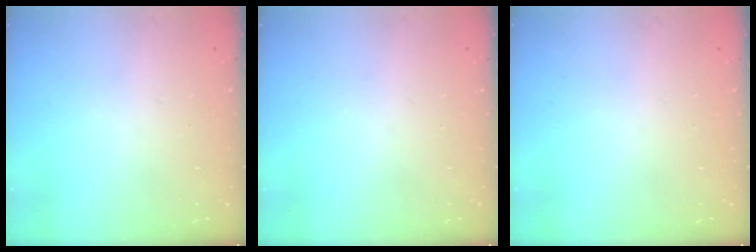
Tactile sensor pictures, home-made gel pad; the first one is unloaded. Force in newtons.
{"total": 0.0}
{"total": 0.0}